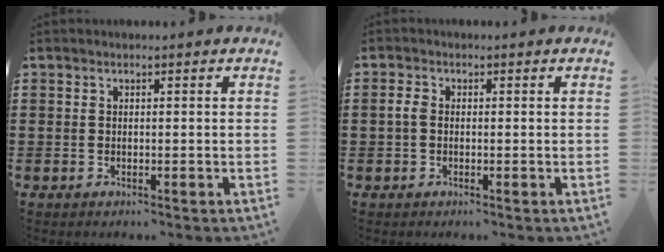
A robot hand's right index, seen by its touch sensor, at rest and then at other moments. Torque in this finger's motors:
{"motor_torque": [-0.08, -0.02, 0.13, 0.05]}